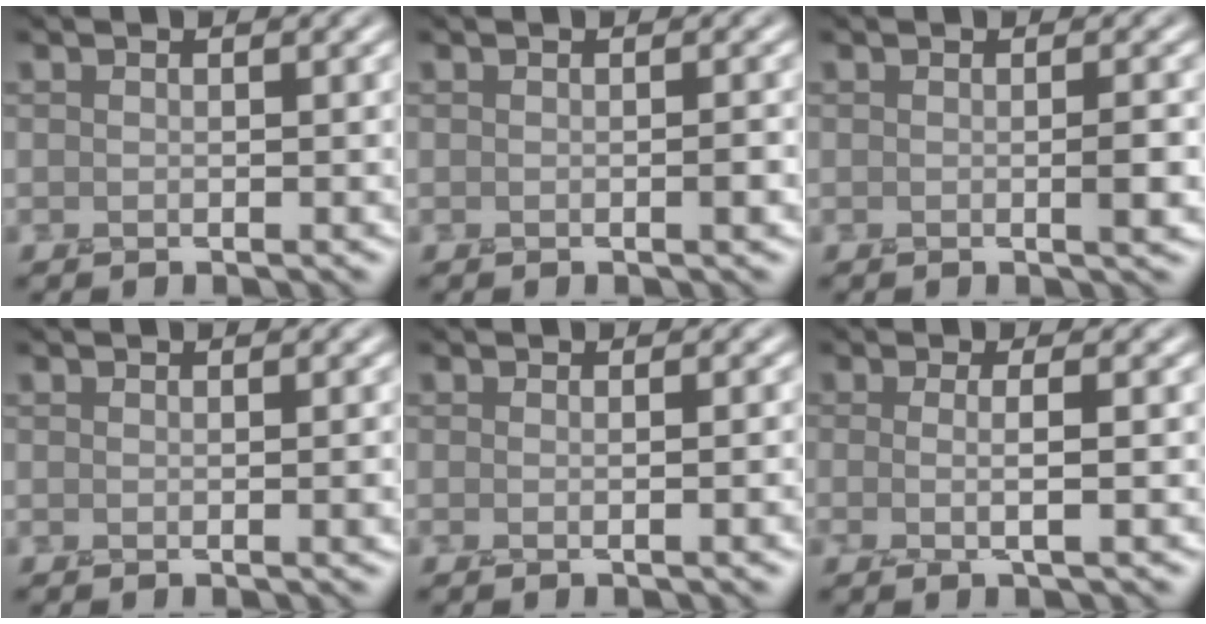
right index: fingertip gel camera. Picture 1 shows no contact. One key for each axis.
{"total": 0.9, "fx": -0.2, "fy": 0.1, "fz": 0.8, "tx": -0.011, "ty": -0.005, "tz": -0.002}
{"total": 1.7, "fx": -0.3, "fy": 0.2, "fz": 1.6, "tx": -0.025, "ty": -0.006, "tz": -0.003}
{"total": 1.0, "fx": 0.0, "fy": 0.2, "fz": 0.9, "tx": -0.011, "ty": -0.002, "tz": 0.000}
{"total": 2.4, "fx": -0.3, "fy": 0.8, "fz": 2.2, "tx": -0.010, "ty": -0.001, "tz": -0.007}
{"total": 2.4, "fx": -0.3, "fy": 0.6, "fz": 2.3, "tx": -0.036, "ty": -0.008, "tz": -0.012}